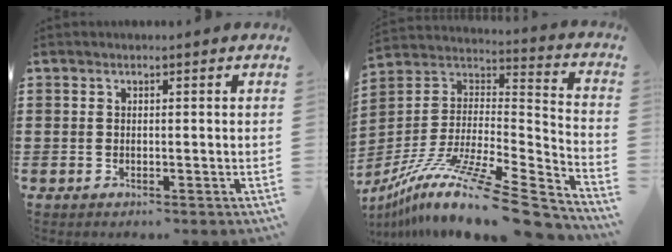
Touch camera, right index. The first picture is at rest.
{"total": 13.7, "force": [-9.8, 1.4, 9.5], "torque": [-0.175, 0.004, -0.179]}